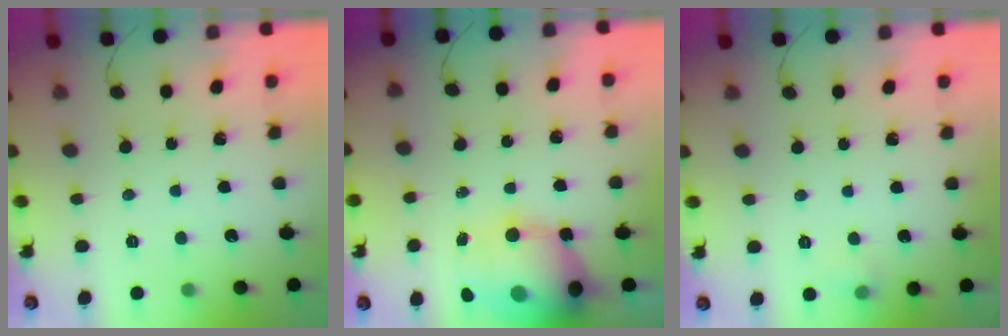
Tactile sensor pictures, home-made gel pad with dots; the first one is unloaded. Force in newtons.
{"total": 17.7, "press": 17.2, "slide": 4.4}
{"total": 3.7, "press": 3.5, "slide": 1.0}